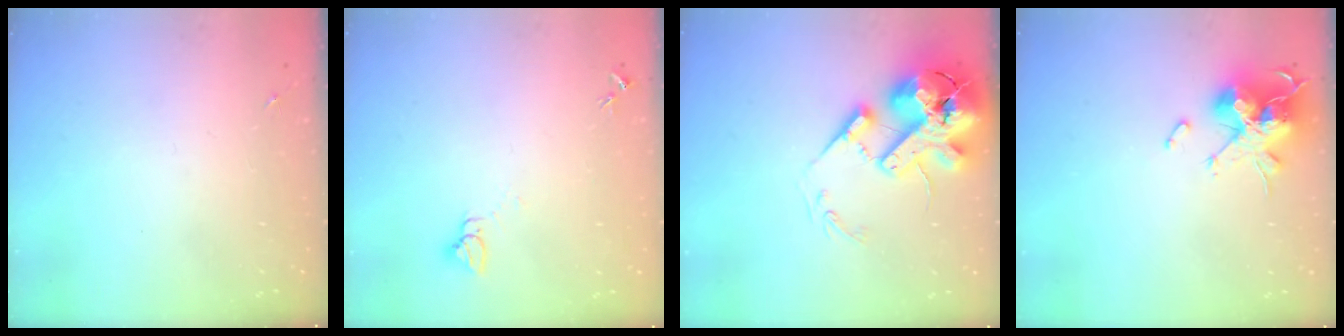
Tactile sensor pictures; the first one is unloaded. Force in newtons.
{"total": 3.2, "press": 3.2, "slide": 0.1}
{"total": 20.9, "press": 20.6, "slide": 3.4}
{"total": 15.3, "press": 15.1, "slide": 2.4}